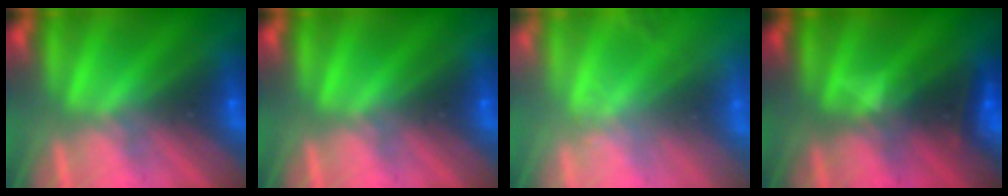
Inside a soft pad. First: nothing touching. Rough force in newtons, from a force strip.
{"total": 0.0}
{"total": 2.6}
{"total": 2.9}